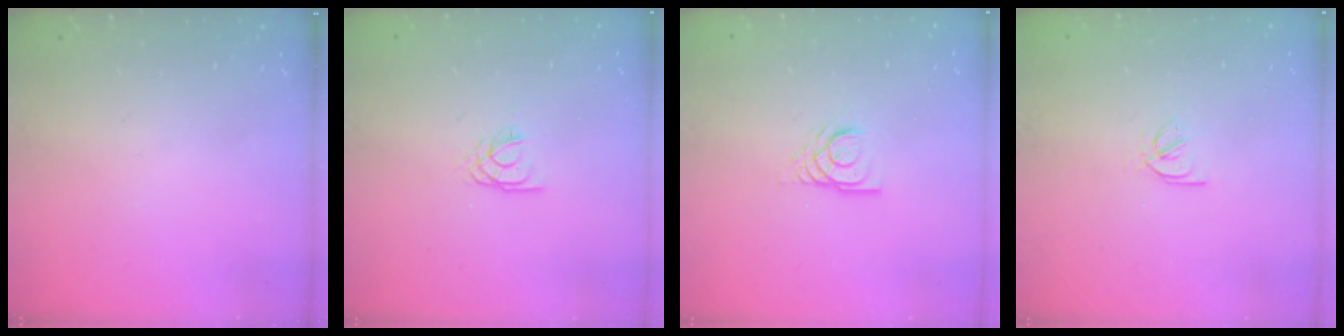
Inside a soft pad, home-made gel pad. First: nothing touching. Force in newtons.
{"total": 2.2, "press": 2.2, "slide": 0.4}
{"total": 3.6, "press": 3.6, "slide": 0.2}
{"total": 2.5, "press": 2.4, "slide": 0.5}